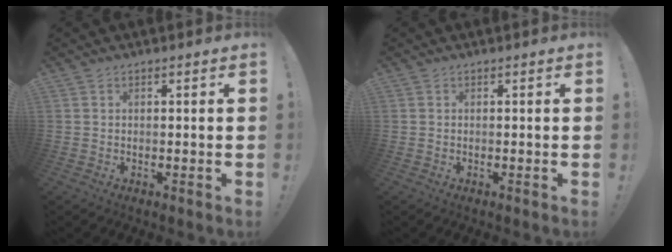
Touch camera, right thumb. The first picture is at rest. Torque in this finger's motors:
{"motor_torque": [-0.01, -0.01, 0.00, 0.00, 0.00]}